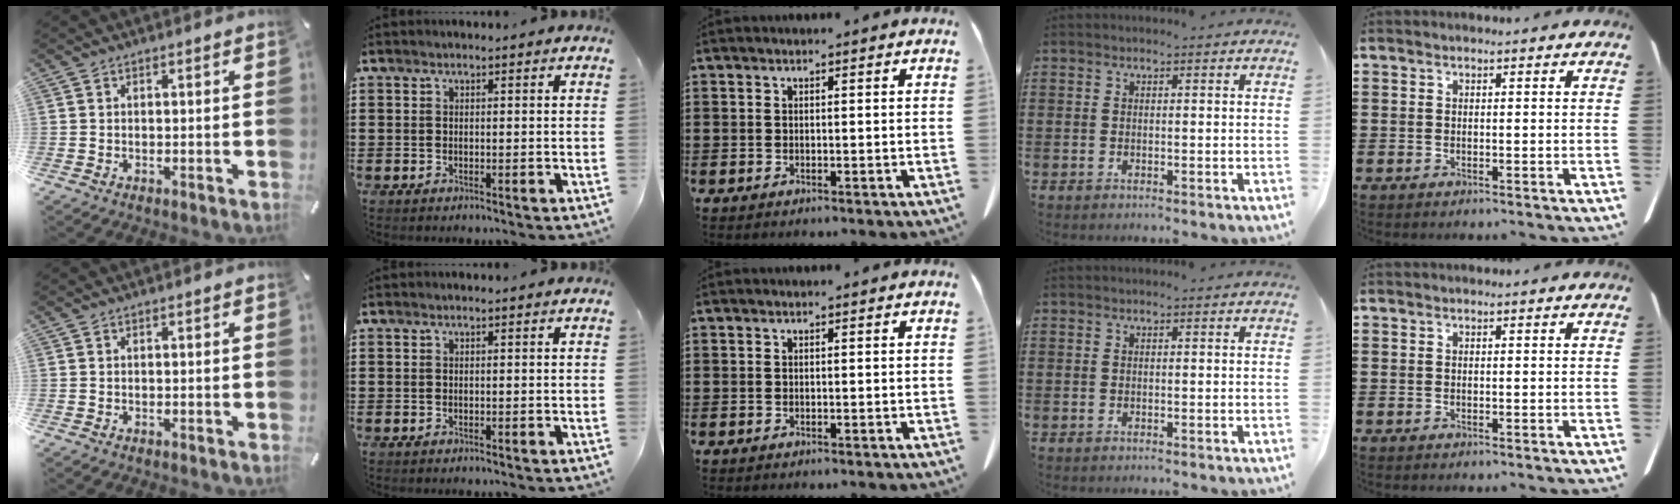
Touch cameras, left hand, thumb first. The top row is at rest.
{}